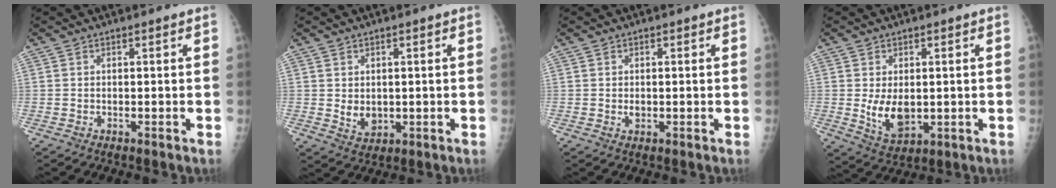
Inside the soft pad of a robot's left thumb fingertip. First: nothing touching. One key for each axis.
{"total": 4.1, "fx": 0.1, "fy": 3.3, "fz": 2.5, "tx": -0.026, "ty": -0.008, "tz": 0.015}
{"total": 1.3, "fx": 0.0, "fy": 1.0, "fz": 0.8, "tx": -0.007, "ty": 0.000, "tz": 0.001}
{"total": 7.4, "fx": -0.2, "fy": 4.7, "fz": 5.7, "tx": -0.082, "ty": -0.016, "tz": 0.012}